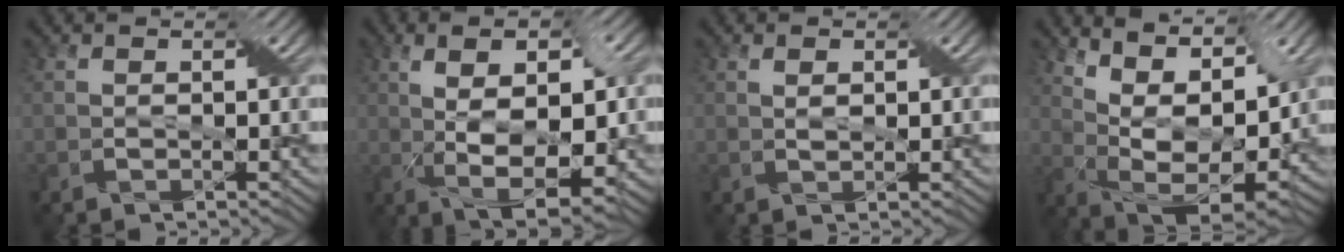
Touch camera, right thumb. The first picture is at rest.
{"total": 10.7, "force": [0.5, 4.4, 9.8], "torque": [-0.160, 0.006, 0.008]}
{"total": 1.4, "force": [0.5, 0.6, 1.1], "torque": [-0.023, 0.000, 0.012]}
{"total": 13.0, "force": [7.0, 5.2, 9.7], "torque": [-0.190, 0.009, 0.113]}